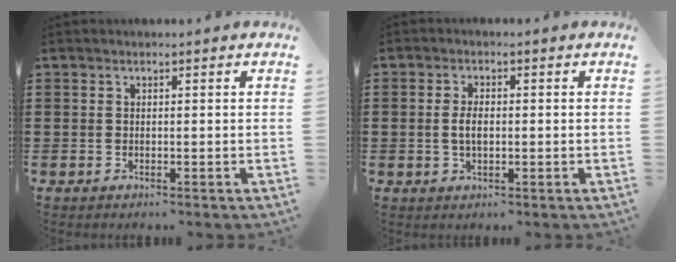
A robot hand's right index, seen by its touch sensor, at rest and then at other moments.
{"total": 2.9, "force": [-0.2, 1.4, 2.5], "torque": [-0.056, 0.002, -0.007]}